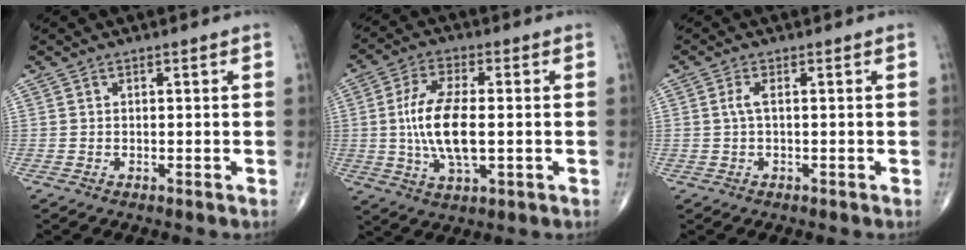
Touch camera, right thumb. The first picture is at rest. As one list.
[{"total": 11.5, "force": [-0.3, 4.8, 10.5], "torque": [-0.215, 0.004, -0.006]}, {"total": 1.9, "force": [0.2, 0.5, 1.9], "torque": [-0.050, 0.004, 0.005]}]